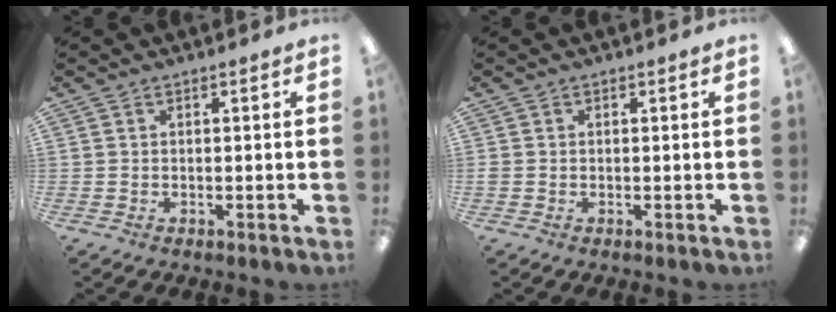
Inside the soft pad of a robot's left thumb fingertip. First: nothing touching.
{"total": 0.7, "force": [-0.1, 0.6, 0.2], "torque": [-0.002, 0.005, -0.003]}